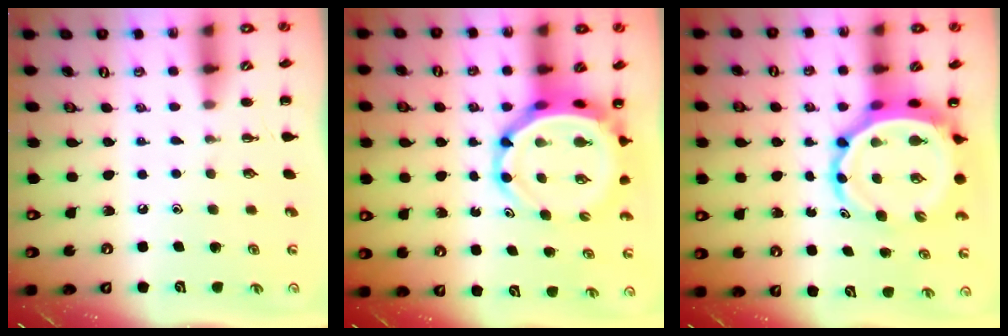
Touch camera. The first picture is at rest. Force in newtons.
{"total": 6.8, "press": 6.5, "slide": 1.9}
{"total": 8.8, "press": 8.2, "slide": 3.0}